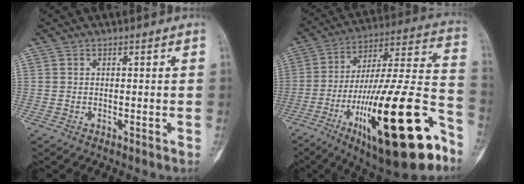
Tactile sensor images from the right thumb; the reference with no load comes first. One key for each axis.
{"total": 31.5, "fx": -14.4, "fy": 8.5, "fz": 26.7, "tx": -0.405, "ty": 0.065, "tz": -0.219}